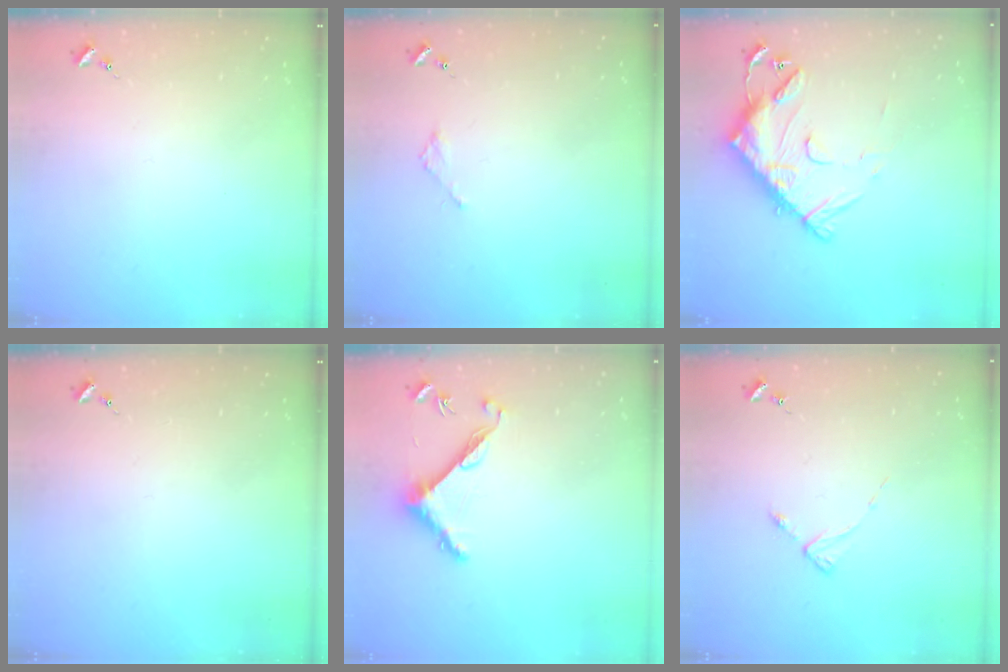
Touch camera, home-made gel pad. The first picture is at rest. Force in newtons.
{"total": 1.8, "press": 1.8, "slide": 0.2}
{"total": 15.5, "press": 15.4, "slide": 1.5}
{"total": 0.0}
{"total": 7.5, "press": 7.5, "slide": 0.5}
{"total": 2.9, "press": 2.8, "slide": 0.4}